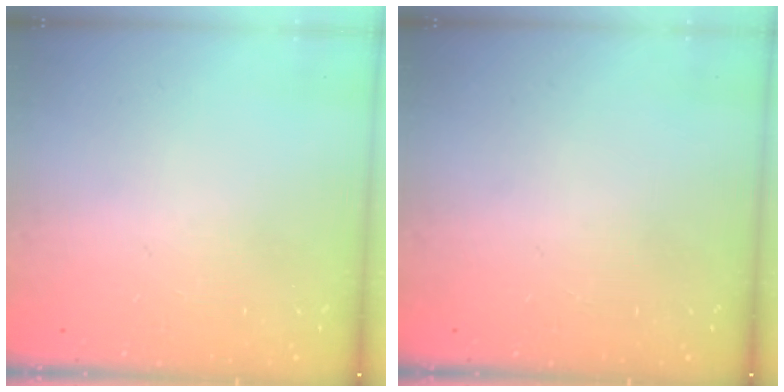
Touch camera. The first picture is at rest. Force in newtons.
{"total": 0.0}